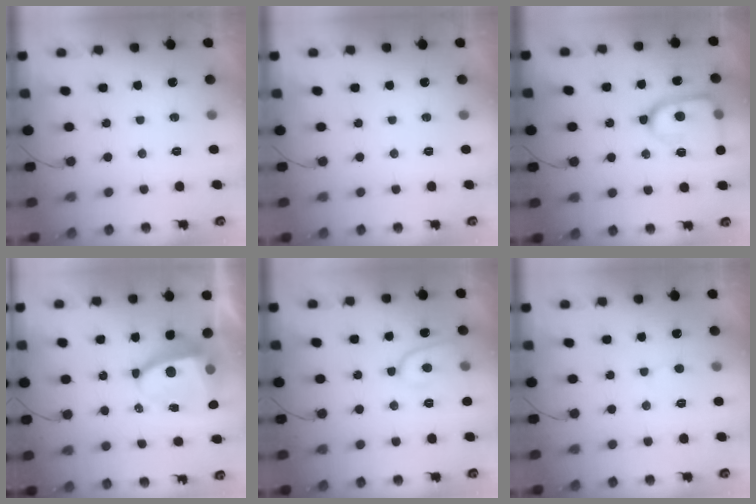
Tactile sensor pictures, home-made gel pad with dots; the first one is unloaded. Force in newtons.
{"total": 0.0}
{"total": 17.6, "press": 17.5, "slide": 1.4}
{"total": 7.6, "press": 7.5, "slide": 0.9}
{"total": 9.0, "press": 8.9, "slide": 1.0}
{"total": 3.7, "press": 3.7, "slide": 0.5}